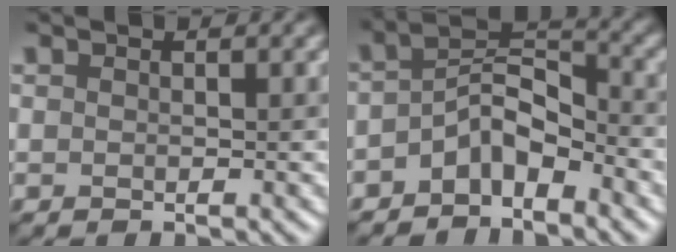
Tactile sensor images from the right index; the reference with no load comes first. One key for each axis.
{"total": 4.0, "fx": -2.6, "fy": 1.8, "fz": 2.5, "tx": -0.052, "ty": 0.012, "tz": -0.052}